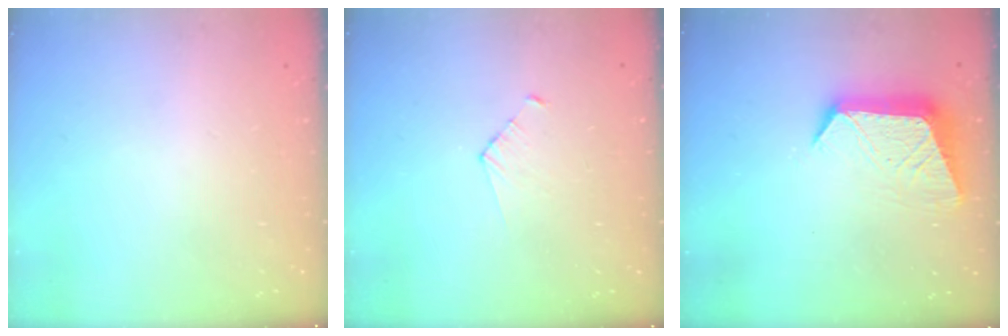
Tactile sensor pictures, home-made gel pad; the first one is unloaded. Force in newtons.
{"total": 2.8, "press": 2.8, "slide": 0.2}
{"total": 11.4, "press": 11.4, "slide": 1.0}